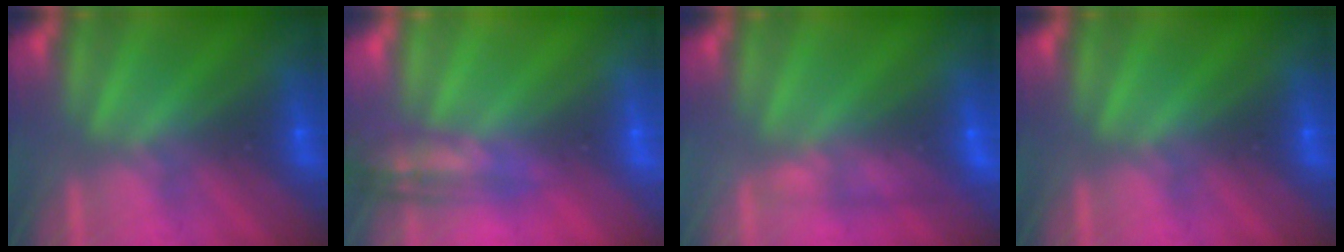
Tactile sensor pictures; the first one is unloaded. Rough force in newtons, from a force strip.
{"total": 2.6}
{"total": 4.7}
{"total": 0.0}